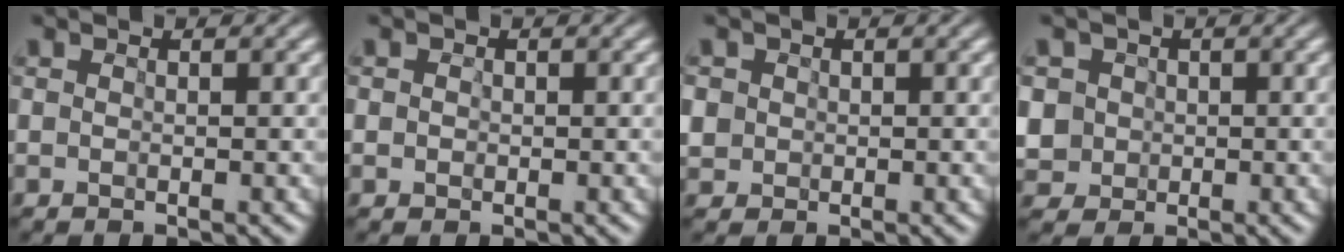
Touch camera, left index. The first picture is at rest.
{"total": 1.4, "force": [0.3, 1.2, 0.5], "torque": [0.002, 0.014, -0.008]}
{"total": 4.3, "force": [0.3, 4.1, 1.4], "torque": [-0.056, 0.027, -0.002]}
{"total": 5.9, "force": [-0.2, 5.7, 1.7], "torque": [-0.061, 0.019, -0.012]}